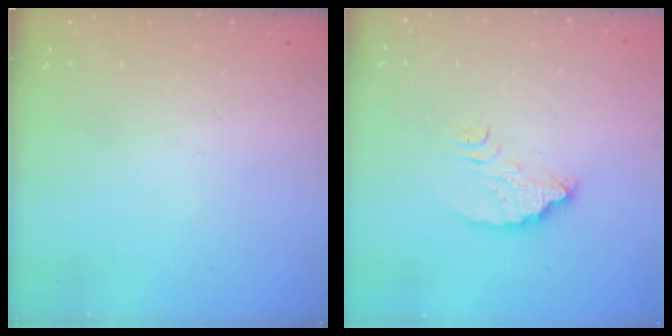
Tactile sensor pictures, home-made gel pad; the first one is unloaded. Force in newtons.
{"total": 5.0, "press": 5.0, "slide": 0.4}